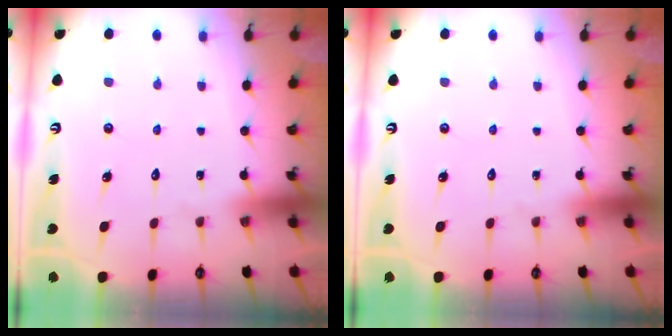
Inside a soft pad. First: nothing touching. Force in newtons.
{"total": 0.0}